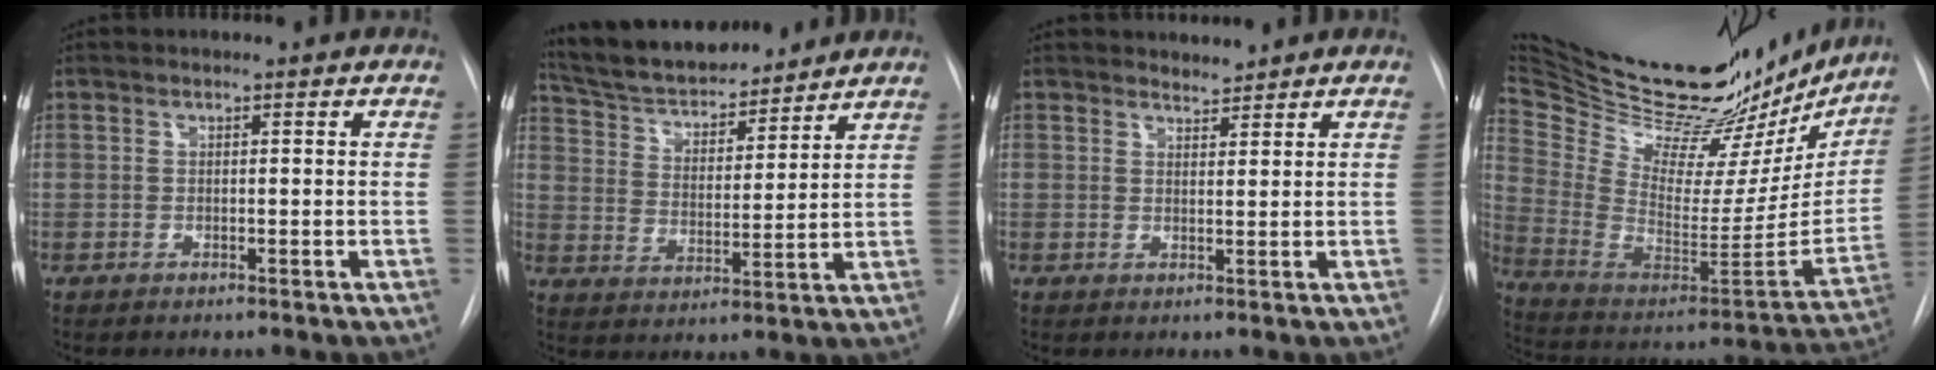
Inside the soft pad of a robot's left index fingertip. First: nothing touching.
{"total": 16.0, "force": [14.5, 3.8, 5.7], "torque": [-0.098, 0.015, 0.241]}
{"total": 1.6, "force": [1.5, 0.2, -0.3], "torque": [0.001, 0.001, 0.026]}
{"total": 37.3, "force": [31.6, 11.5, 16.0], "torque": [-0.285, -0.058, 0.448]}